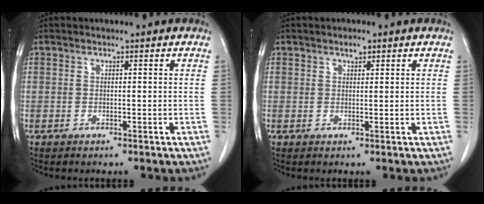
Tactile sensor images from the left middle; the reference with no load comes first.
{"total": 1.2, "force": [0.9, 0.5, 0.7], "torque": [-0.014, 0.000, 0.014]}